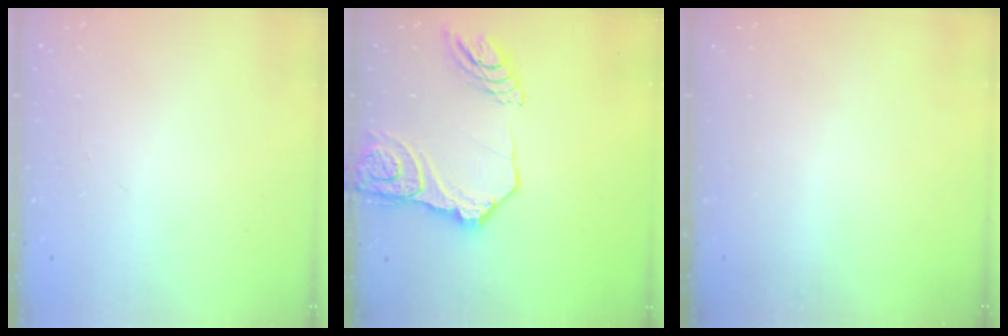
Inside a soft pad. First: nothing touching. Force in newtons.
{"total": 18.3, "press": 18.2, "slide": 1.9}
{"total": 0.0}